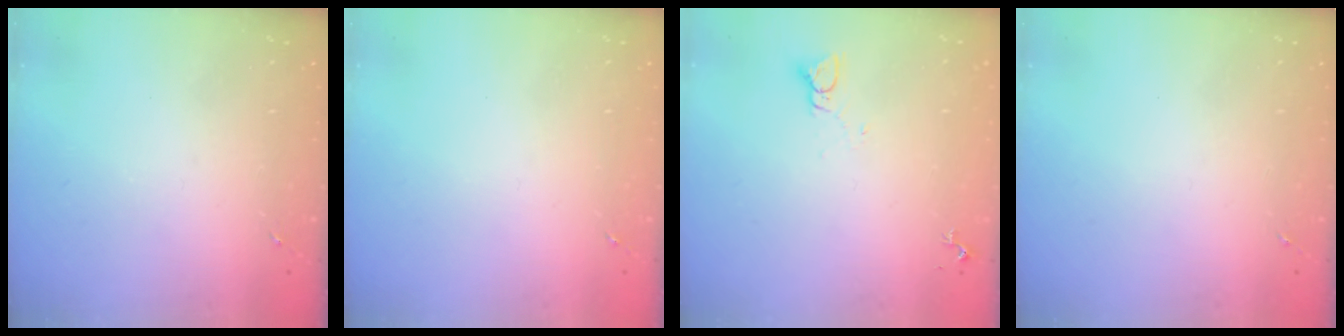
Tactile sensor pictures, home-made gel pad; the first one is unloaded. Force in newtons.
{"total": 0.0}
{"total": 2.8, "press": 2.8, "slide": 0.1}
{"total": 0.0}